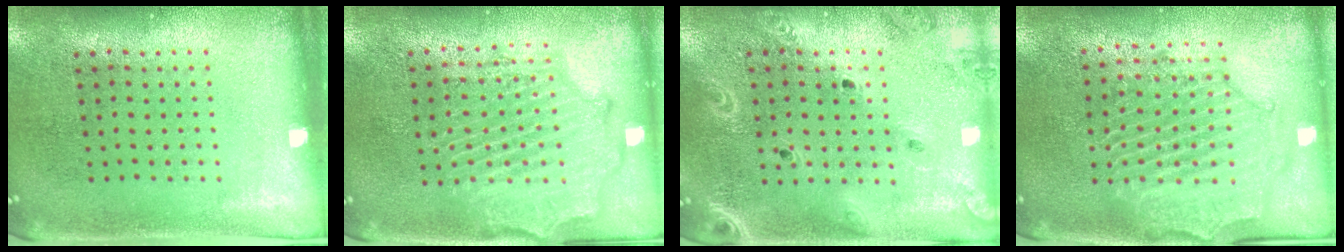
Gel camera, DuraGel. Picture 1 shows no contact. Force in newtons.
{"total": 2.1, "press": 2.0, "slide": 0.4}
{"total": 2.1, "press": 1.9, "slide": 0.9}
{"total": 2.3, "press": 2.1, "slide": 0.8}